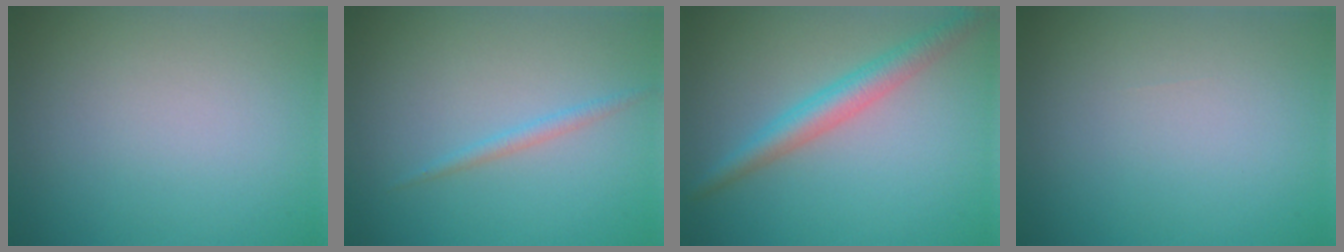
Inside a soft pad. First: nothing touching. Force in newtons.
{"total": 1.1, "press": 1.1, "slide": 0.0}
{"total": 3.4, "press": 3.4, "slide": 0.1}
{"total": 0.0}